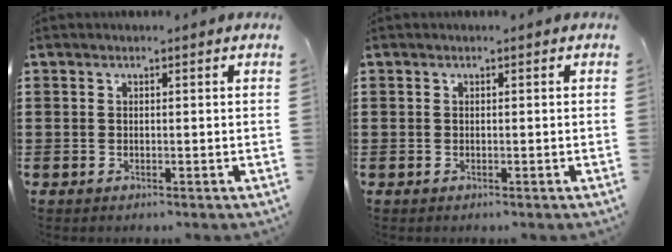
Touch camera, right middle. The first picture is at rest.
{"total": 0.0}